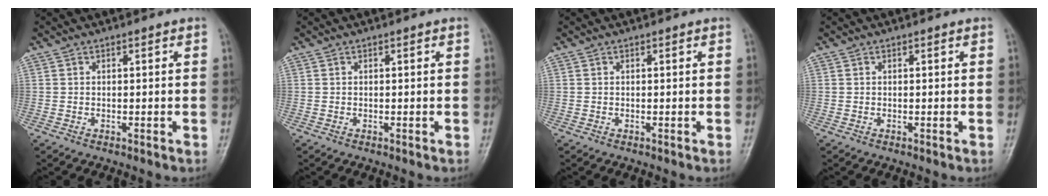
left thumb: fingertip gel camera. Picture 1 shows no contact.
{"total": 0.0}
{"total": 0.0}
{"total": 0.0}